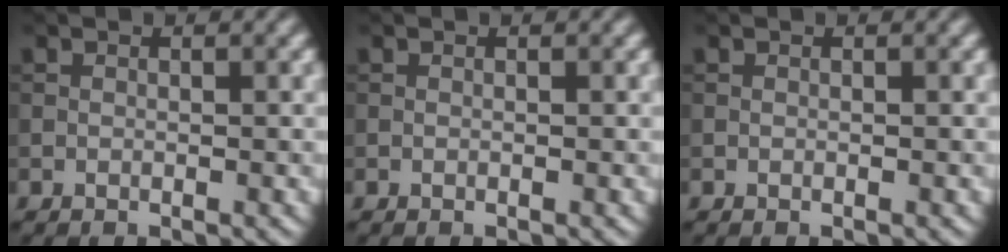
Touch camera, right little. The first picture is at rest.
{"total": 0.0}
{"total": 0.0}